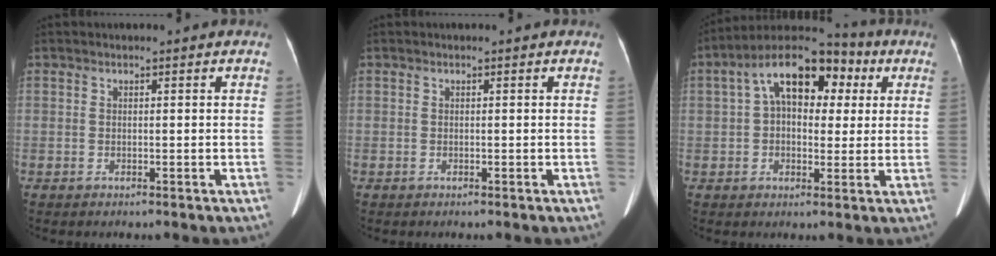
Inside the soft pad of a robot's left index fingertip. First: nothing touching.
{"total": 0.0}
{"total": 13.1, "force": [3.8, 7.1, 10.3], "torque": [-0.173, 0.054, 0.056]}